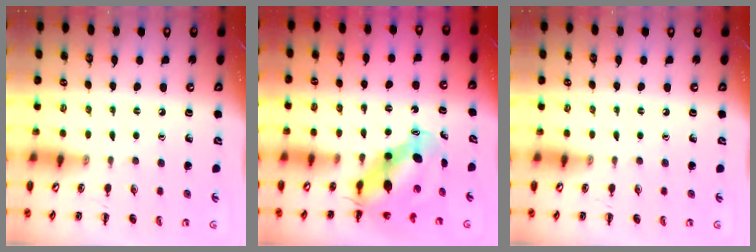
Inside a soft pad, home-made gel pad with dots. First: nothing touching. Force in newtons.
{"total": 7.9, "press": 7.8, "slide": 1.7}
{"total": 0.0}